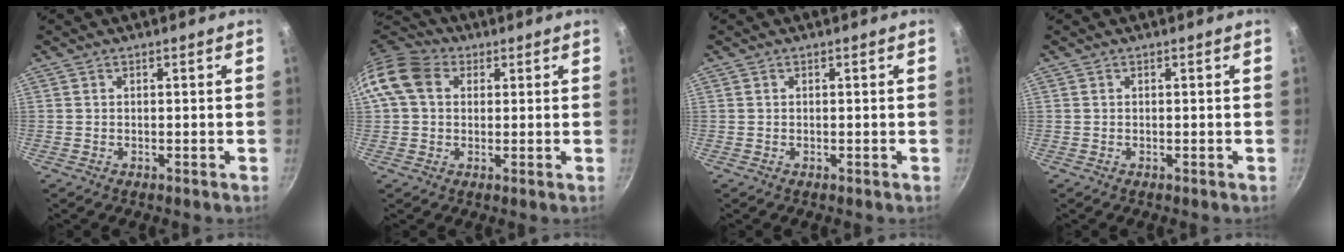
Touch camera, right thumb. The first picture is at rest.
{"total": 10.6, "force": [2.5, 8.2, 6.2], "torque": [-0.101, 0.015, 0.028]}
{"total": 0.0}
{"total": 0.0}